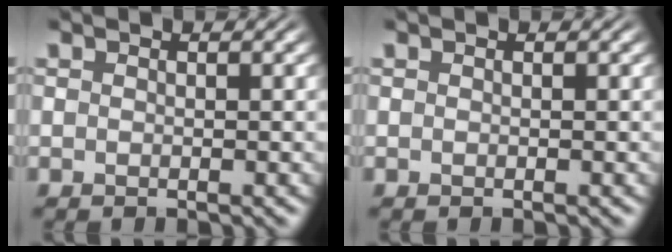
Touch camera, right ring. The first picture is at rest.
{"total": 0.0}